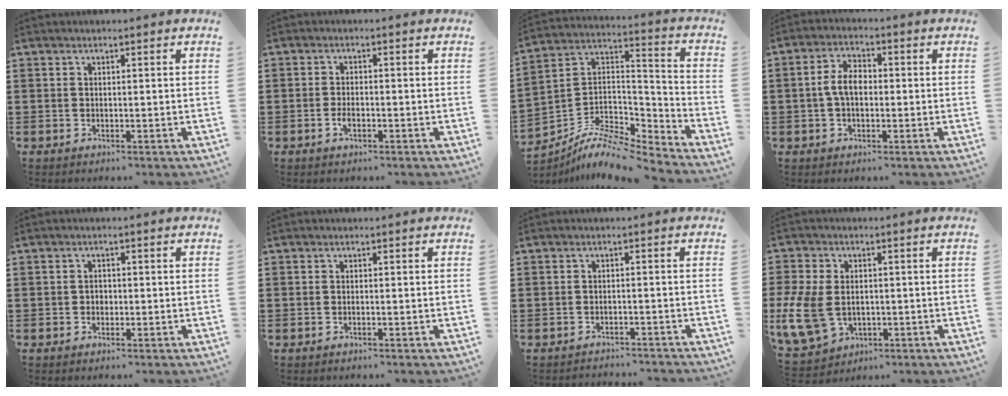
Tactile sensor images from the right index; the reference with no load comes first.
{"total": 2.0, "force": [-0.9, 0.9, 1.5], "torque": [-0.036, -0.002, -0.018]}
{"total": 8.7, "force": [-7.5, 2.5, 3.5], "torque": [-0.078, 0.003, -0.151]}
{"total": 4.7, "force": [-0.3, 2.7, 3.9], "torque": [-0.089, 0.004, -0.011]}
{"total": 1.0, "force": [-0.2, 0.9, 0.5], "torque": [-0.011, 0.002, -0.005]}
{"total": 0.0}
{"total": 1.7, "force": [-1.6, 0.1, -0.3], "torque": [0.001, 0.004, -0.037]}
{"total": 9.2, "force": [-1.1, 6.6, 6.3], "torque": [-0.176, -0.001, -0.024]}